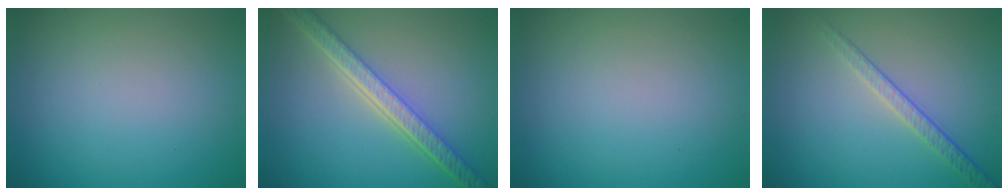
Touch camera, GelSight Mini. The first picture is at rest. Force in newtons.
{"total": 5.7, "press": 4.4, "slide": 3.7}
{"total": 0.0}
{"total": 2.1, "press": 1.6, "slide": 1.4}